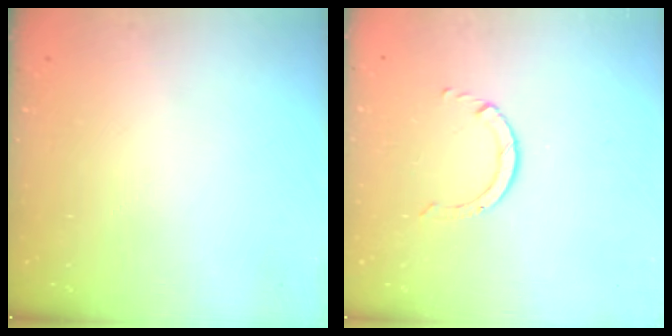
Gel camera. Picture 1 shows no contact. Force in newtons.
{"total": 1.7, "press": 1.7, "slide": 0.1}